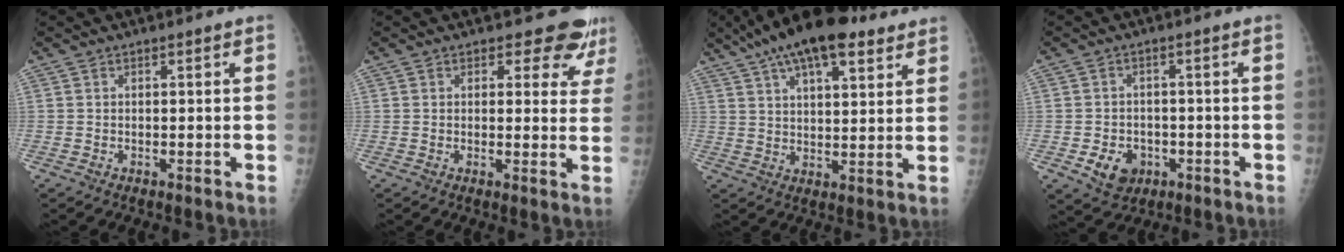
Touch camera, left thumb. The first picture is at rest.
{"total": 6.9, "force": [5.9, 3.3, 1.5], "torque": [0.025, -0.033, 0.050]}
{"total": 18.2, "force": [11.9, 6.9, 11.9], "torque": [-0.184, -0.007, 0.191]}
{"total": 6.0, "force": [-2.1, 4.8, 2.9], "torque": [-0.032, 0.010, -0.024]}